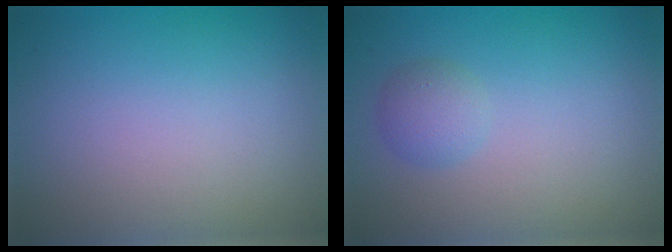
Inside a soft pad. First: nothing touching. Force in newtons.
{"total": 1.7, "press": 1.7, "slide": 0.0}